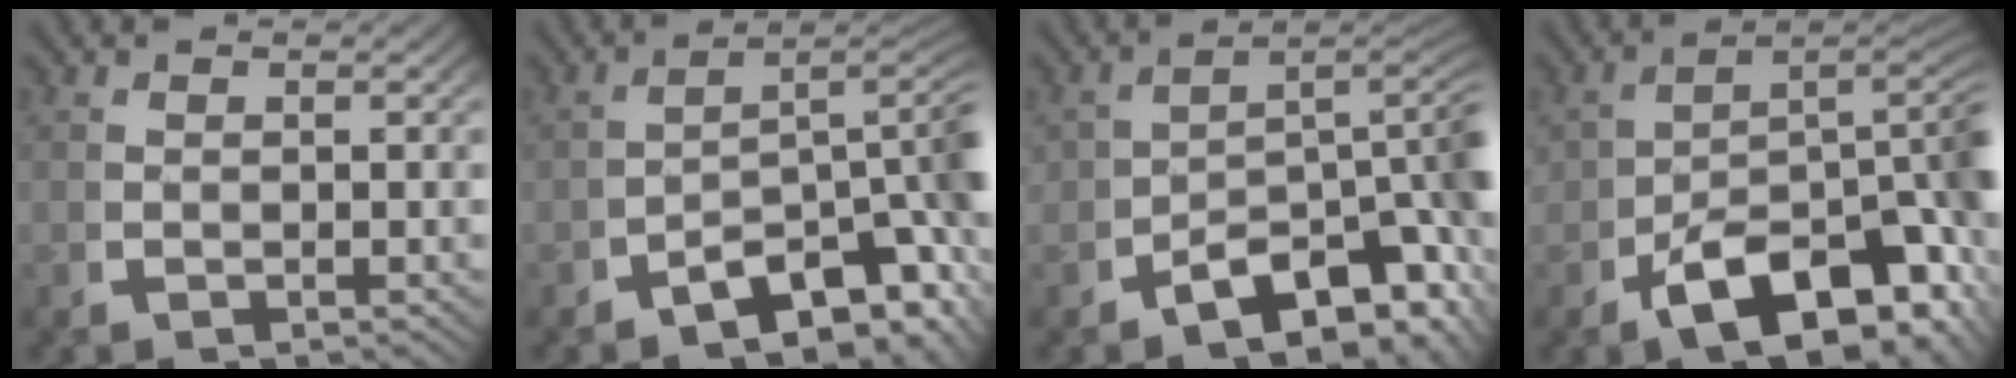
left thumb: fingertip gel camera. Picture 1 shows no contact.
{"total": 10.3, "force": [-2.6, 6.0, 7.9], "torque": [-0.106, -0.039, -0.028]}
{"total": 11.9, "force": [-2.5, 7.6, 8.8], "torque": [-0.115, -0.035, -0.030]}
{"total": 15.7, "force": [-3.2, 10.2, 11.5], "torque": [-0.174, -0.056, -0.035]}